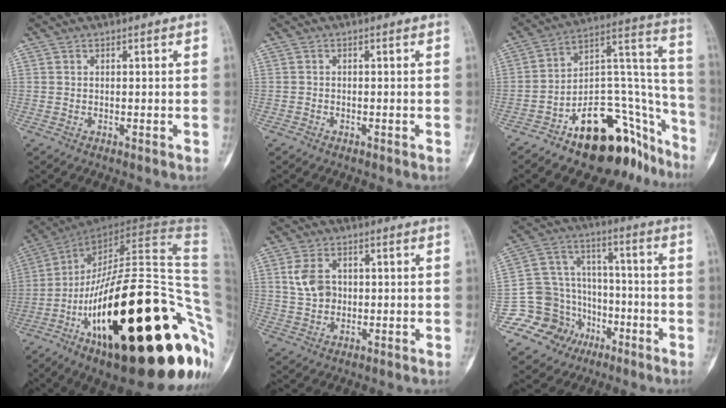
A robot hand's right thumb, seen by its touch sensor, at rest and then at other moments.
{"total": 0.5, "force": [-0.4, 0.4, -0.2], "torque": [-0.001, 0.002, -0.011]}
{"total": 25.0, "force": [-15.7, 11.8, 15.5], "torque": [-0.108, 0.142, -0.232]}
{"total": 45.9, "force": [-12.9, 15.5, 41.2], "torque": [-0.524, 0.079, -0.196]}
{"total": 5.9, "force": [1.1, 4.5, 3.7], "torque": [-0.061, 0.001, 0.024]}
{"total": 15.2, "force": [-6.9, 13.0, 4.0], "torque": [-0.041, 0.091, -0.111]}